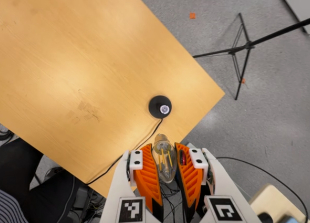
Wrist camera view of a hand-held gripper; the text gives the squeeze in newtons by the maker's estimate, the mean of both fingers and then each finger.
{"total": 21.5, "left": 26.0, "right": 17.1}